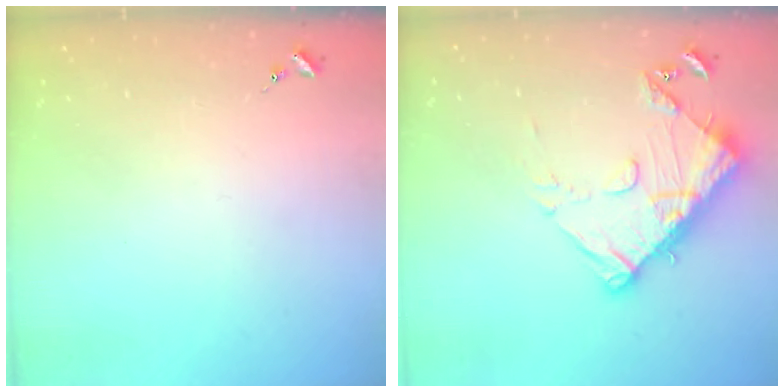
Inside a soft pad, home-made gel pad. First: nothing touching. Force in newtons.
{"total": 13.0, "press": 13.0, "slide": 1.3}